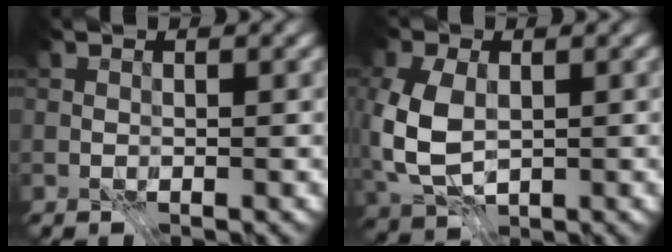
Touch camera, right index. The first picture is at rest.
{"total": 6.8, "force": [-0.2, 4.5, 5.1], "torque": [-0.135, -0.002, -0.001]}